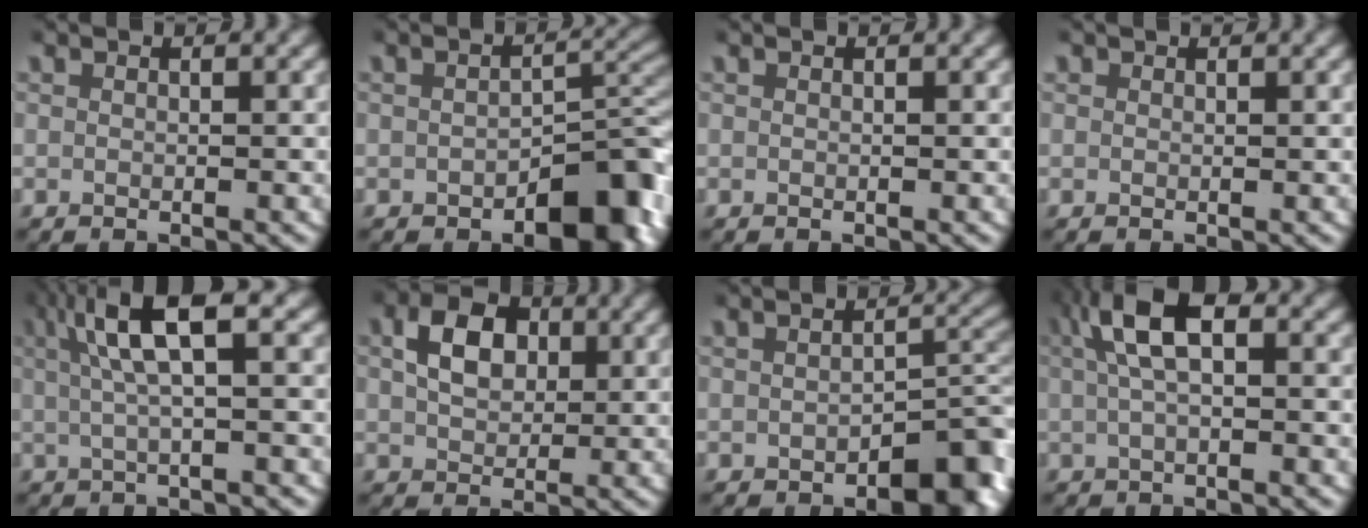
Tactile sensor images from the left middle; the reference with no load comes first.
{"total": 6.7, "force": [-3.1, 3.3, 4.9], "torque": [-0.045, 0.001, -0.044]}
{"total": 0.0}
{"total": 0.7, "force": [0.3, 0.6, 0.2], "torque": [-0.008, -0.001, 0.003]}
{"total": 6.8, "force": [2.3, 2.1, 6.0], "torque": [-0.108, 0.024, 0.025]}
{"total": 5.1, "force": [1.3, 3.7, 3.3], "torque": [-0.051, 0.006, 0.022]}
{"total": 5.1, "force": [-2.2, 2.5, 3.9], "torque": [-0.032, 0.002, -0.033]}
{"total": 6.1, "force": [1.5, 3.0, 5.1], "torque": [-0.103, 0.013, 0.017]}